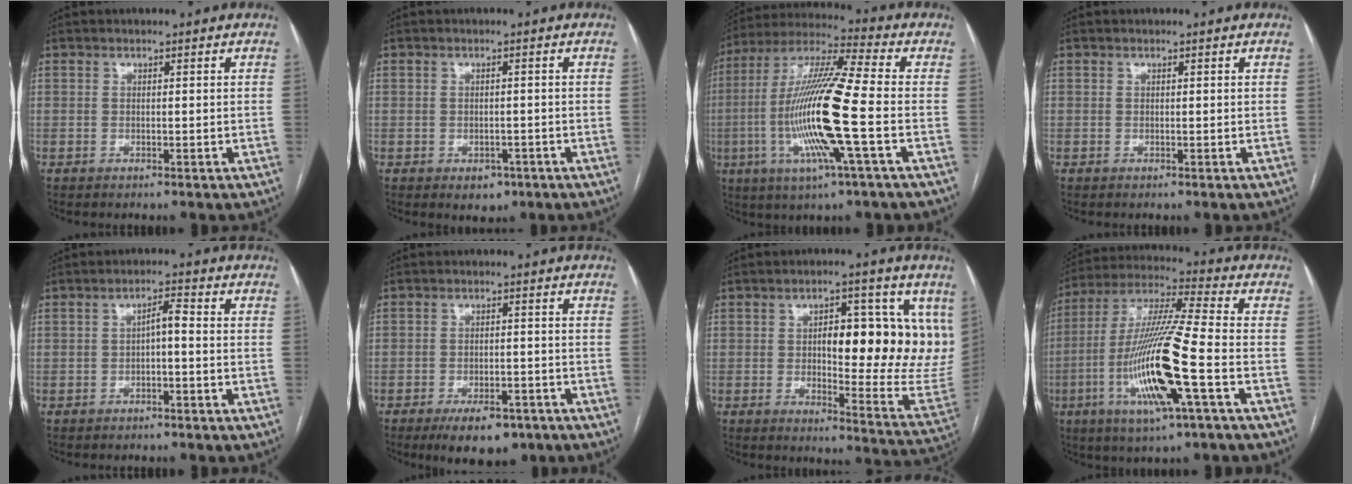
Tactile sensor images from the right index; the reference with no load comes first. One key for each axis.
{"total": 3.0, "fx": -1.5, "fy": 2.1, "fz": 1.4, "tx": -0.009, "ty": 0.002, "tz": -0.011}
{"total": 17.7, "fx": -3.7, "fy": 0.3, "fz": 17.3, "tx": -0.352, "ty": -0.009, "tz": -0.078}
{"total": 0.0}
{"total": 2.7, "fx": -0.5, "fy": 0.7, "fz": 2.6, "tx": -0.042, "ty": 0.012, "tz": -0.008}
{"total": 7.9, "fx": -5.4, "fy": 3.5, "fz": 4.5, "tx": -0.064, "ty": 0.000, "tz": -0.081}
{"total": 17.3, "fx": 4.4, "fy": 6.0, "fz": 15.6, "tx": -0.174, "ty": 0.004, "tz": 0.062}
{"total": 17.6, "fx": -5.4, "fy": 0.5, "fz": 16.7, "tx": -0.340, "ty": -0.013, "tz": -0.103}